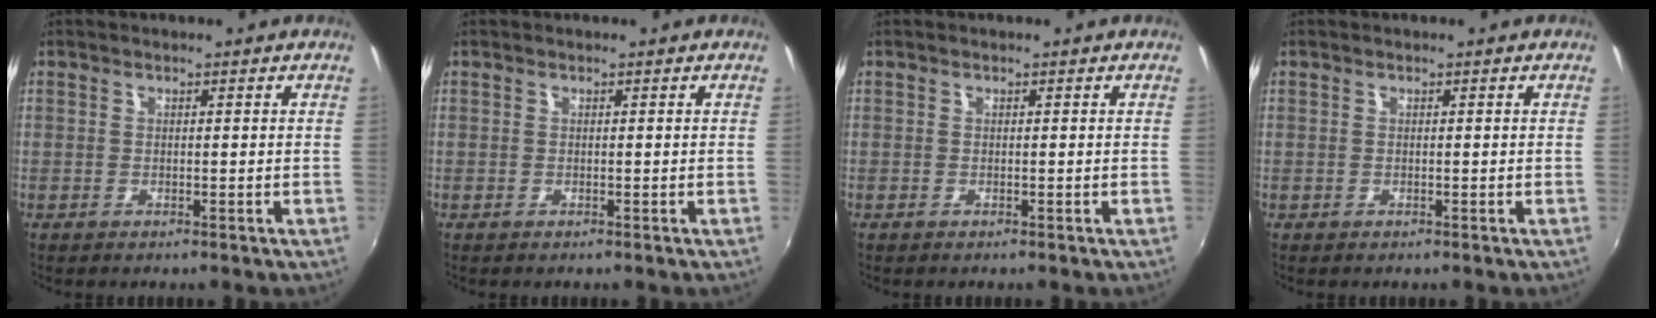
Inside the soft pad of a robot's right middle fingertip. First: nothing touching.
{"total": 0.0}
{"total": 0.0}
{"total": 0.0}